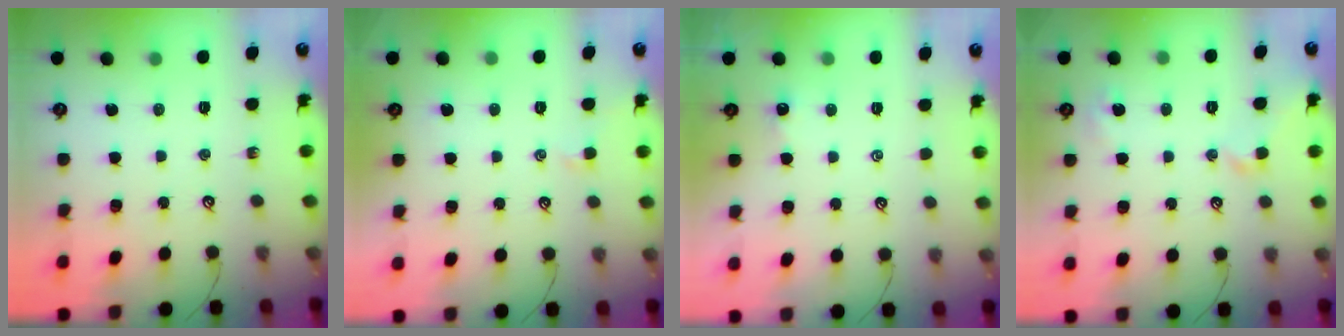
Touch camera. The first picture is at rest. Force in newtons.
{"total": 1.1, "press": 1.1, "slide": 0.4}
{"total": 2.0, "press": 2.0, "slide": 0.4}
{"total": 2.2, "press": 2.1, "slide": 0.6}